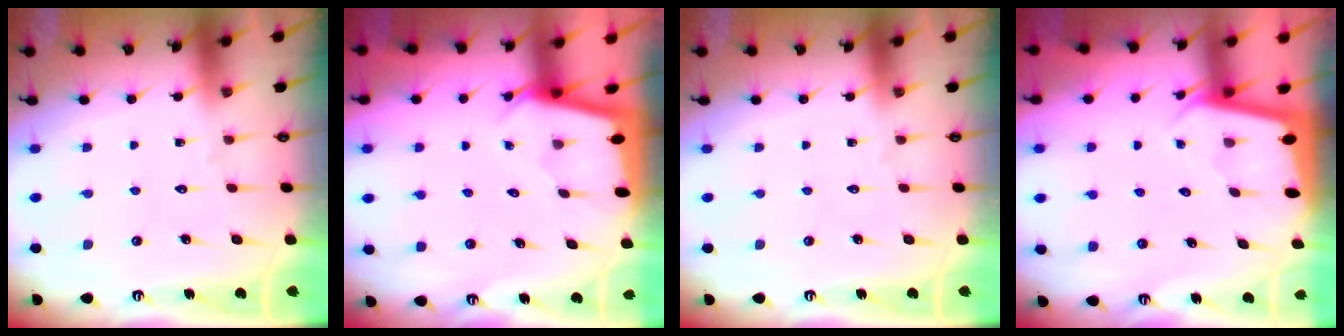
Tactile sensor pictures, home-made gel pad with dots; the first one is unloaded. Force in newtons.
{"total": 2.1, "press": 2.1, "slide": 0.1}
{"total": 0.0}
{"total": 2.0, "press": 2.0, "slide": 0.0}